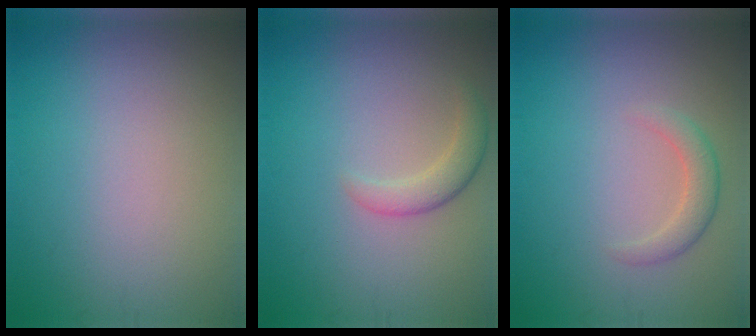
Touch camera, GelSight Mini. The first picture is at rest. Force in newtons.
{"total": 2.2, "press": 2.2, "slide": 0.2}
{"total": 1.9, "press": 1.9, "slide": 0.2}